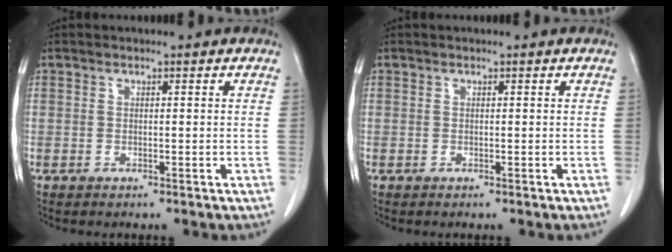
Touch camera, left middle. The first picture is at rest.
{"total": 0.0}